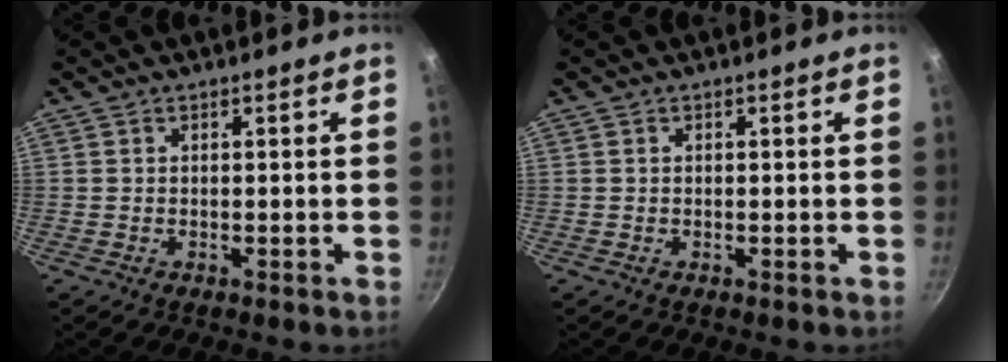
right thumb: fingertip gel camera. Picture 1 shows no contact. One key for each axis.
{"total": 0.0}